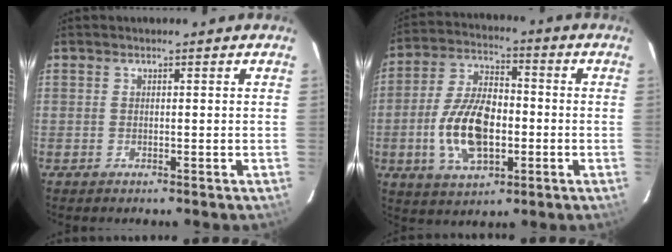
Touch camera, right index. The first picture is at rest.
{"total": 14.5, "force": [-3.1, 7.9, 11.8], "torque": [-0.236, 0.011, -0.049]}